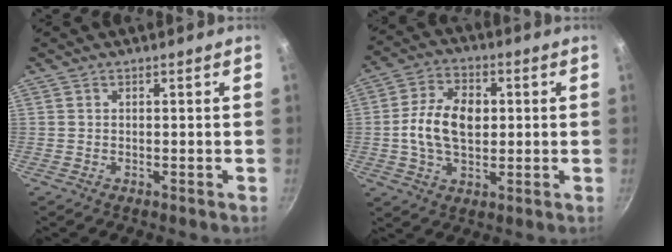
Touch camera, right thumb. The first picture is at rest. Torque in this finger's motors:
{"motor_torque": [0.03, -0.07, 1.28, -0.36, 0.10]}